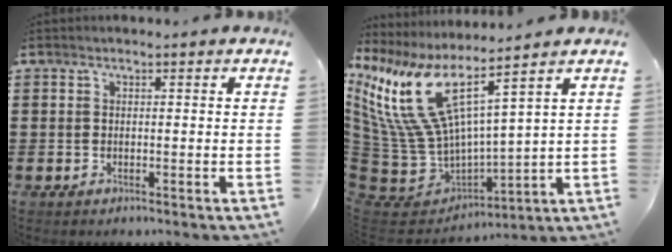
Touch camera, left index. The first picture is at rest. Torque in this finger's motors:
{"motor_torque": [1.00, 1.14, 0.59, 0.21]}